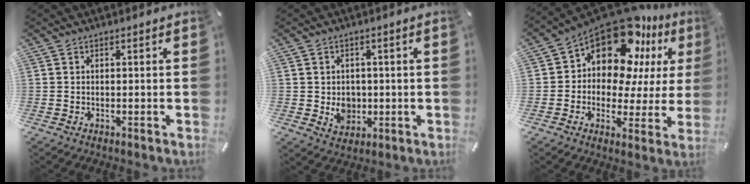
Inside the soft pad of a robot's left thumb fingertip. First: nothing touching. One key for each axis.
{"total": 5.6, "fx": -0.4, "fy": 5.1, "fz": 2.3, "tx": -0.011, "ty": -0.001, "tz": -0.007}
{"total": 15.7, "fx": 10.6, "fy": 7.9, "fz": 8.4, "tx": -0.168, "ty": -0.095, "tz": 0.180}